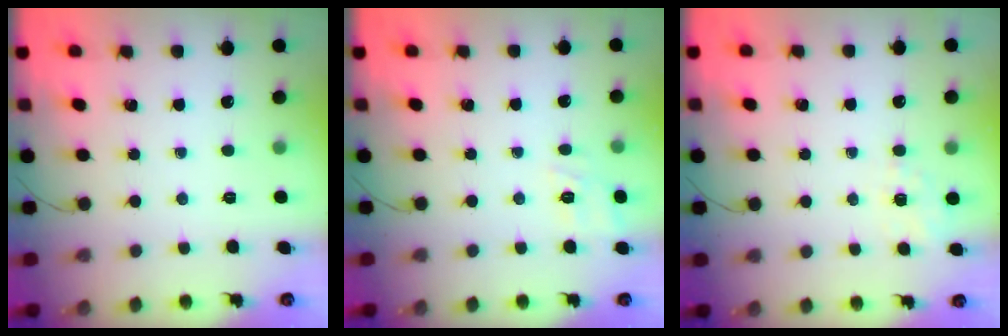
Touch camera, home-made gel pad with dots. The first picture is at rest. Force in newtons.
{"total": 9.3, "press": 9.2, "slide": 1.4}
{"total": 1.5, "press": 0.3, "slide": 1.5}